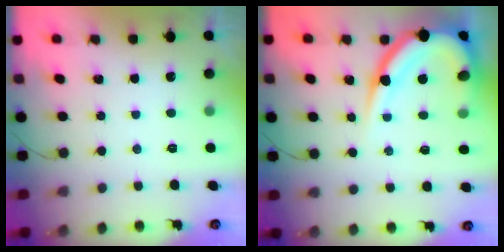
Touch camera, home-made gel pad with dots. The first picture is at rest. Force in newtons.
{"total": 15.4, "press": 15.3, "slide": 1.8}